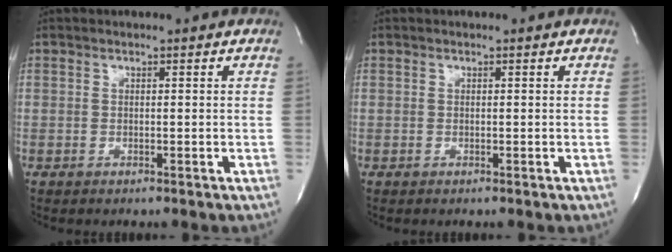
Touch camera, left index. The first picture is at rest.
{"total": 0.0}